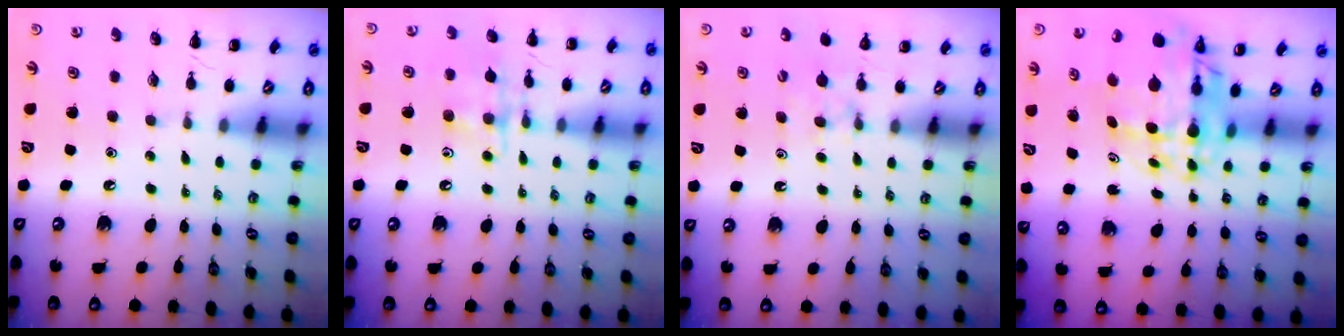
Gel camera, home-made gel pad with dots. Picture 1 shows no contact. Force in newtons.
{"total": 10.9, "press": 10.8, "slide": 1.5}
{"total": 4.5, "press": 4.3, "slide": 1.4}
{"total": 10.8, "press": 10.2, "slide": 3.7}